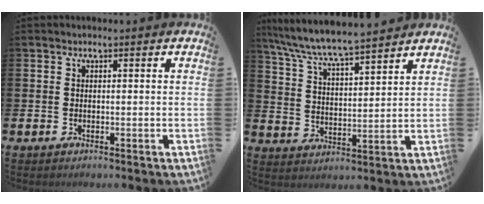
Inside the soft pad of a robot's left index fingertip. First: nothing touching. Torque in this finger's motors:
{"motor_torque": [0.09, -0.26, 0.96, 0.21]}